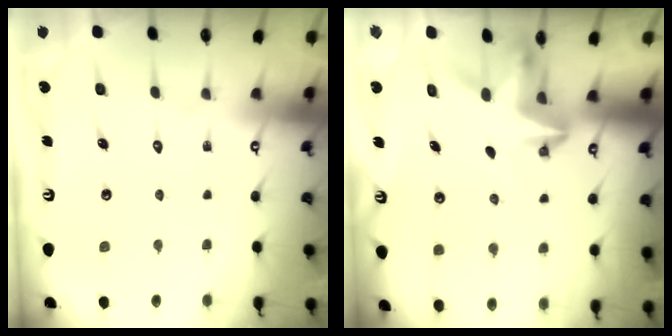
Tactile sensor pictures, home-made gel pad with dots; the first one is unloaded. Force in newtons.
{"total": 3.6, "press": 3.6, "slide": 0.3}